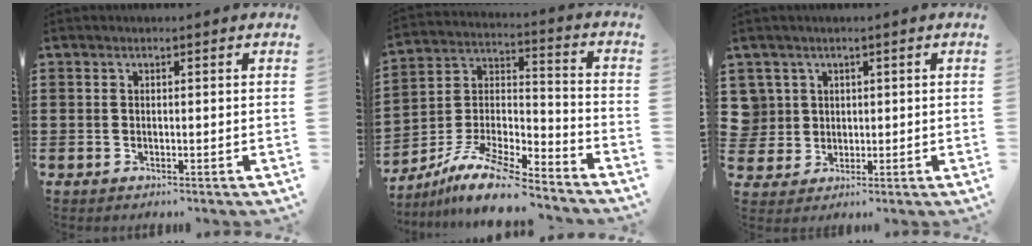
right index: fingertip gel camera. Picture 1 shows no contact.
{"total": 11.8, "force": [-10.0, 2.5, 5.7], "torque": [-0.118, 0.023, -0.201]}
{"total": 3.7, "force": [0.9, 3.6, 0.1], "torque": [-0.021, 0.014, 0.016]}